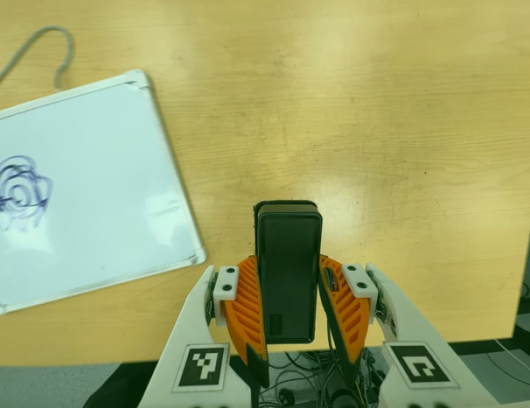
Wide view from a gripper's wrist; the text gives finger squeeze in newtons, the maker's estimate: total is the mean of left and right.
{"total": 4.1, "left": 2.7, "right": 5.6}